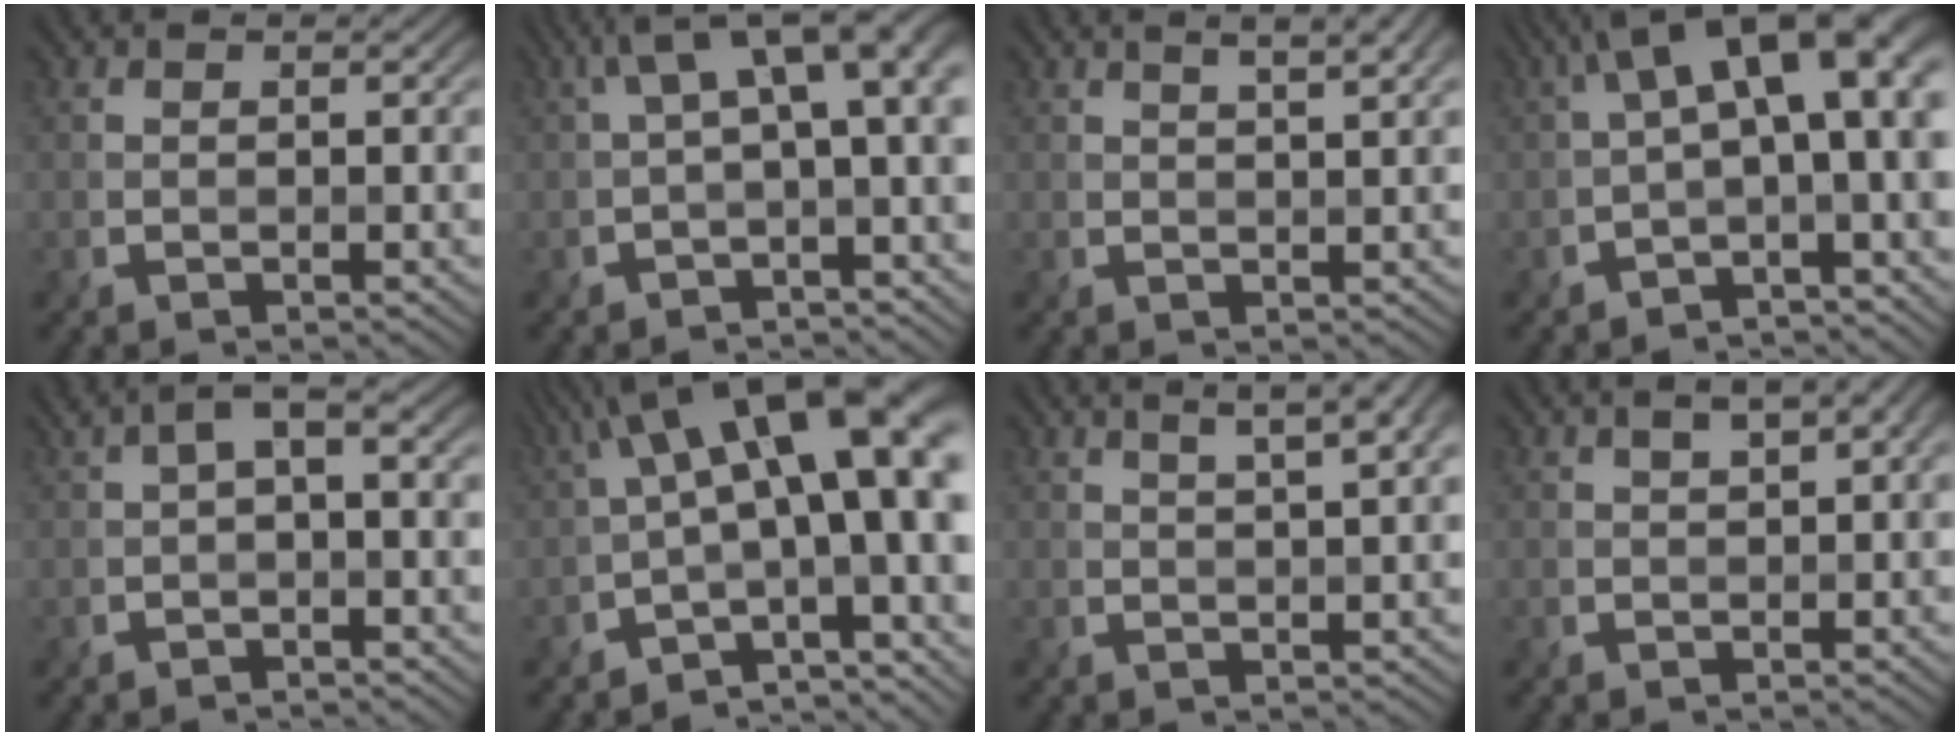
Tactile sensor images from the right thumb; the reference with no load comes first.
{"total": 7.7, "force": [1.1, 2.7, 7.1], "torque": [-0.112, 0.018, 0.016]}
{"total": 4.6, "force": [2.6, 1.1, 3.6], "torque": [-0.052, 0.013, 0.027]}
{"total": 11.6, "force": [1.4, 5.0, 10.3], "torque": [-0.154, 0.007, 0.020]}
{"total": 3.6, "force": [0.6, 1.4, 3.3], "torque": [-0.063, 0.012, 0.009]}
{"total": 16.8, "force": [0.8, 6.6, 15.5], "torque": [-0.222, 0.020, 0.025]}
{"total": 7.3, "force": [3.8, 2.1, 5.9], "torque": [-0.073, 0.029, 0.037]}
{"total": 4.0, "force": [1.7, 1.5, 3.4], "torque": [-0.062, 0.012, 0.031]}